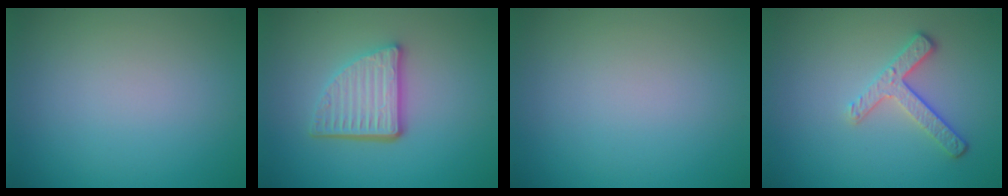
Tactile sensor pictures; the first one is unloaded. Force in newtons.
{"total": 4.6, "press": 3.4, "slide": 3.1}
{"total": 0.0}
{"total": 2.7, "press": 2.3, "slide": 1.5}